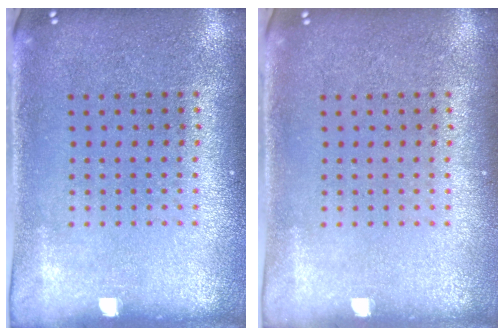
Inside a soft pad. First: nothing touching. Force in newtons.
{"total": 0.0}